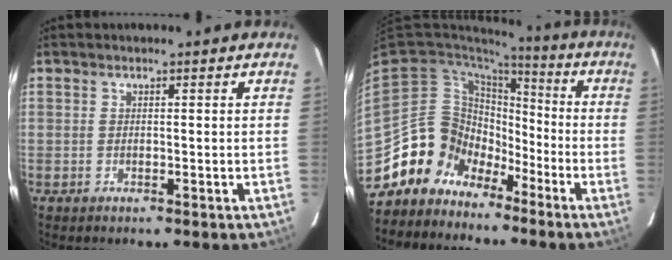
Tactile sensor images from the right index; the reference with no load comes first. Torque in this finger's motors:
{"motor_torque": [0.80, -0.80, 0.55, 0.05]}